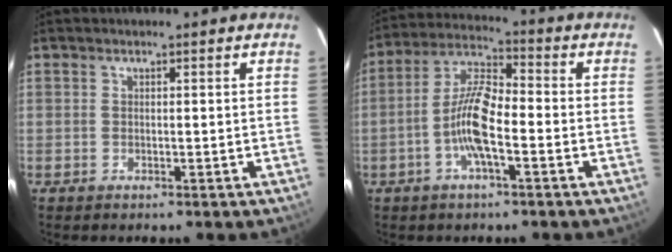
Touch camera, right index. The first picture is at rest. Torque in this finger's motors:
{"motor_torque": [0.45, -0.11, 0.28, 0.06]}